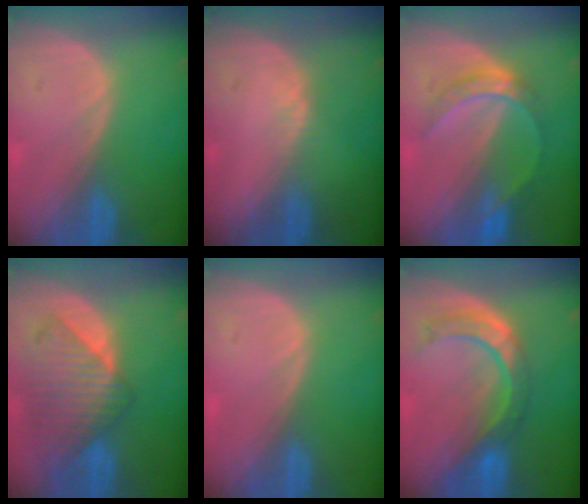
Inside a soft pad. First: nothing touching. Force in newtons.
{"total": 1.0, "press": 0.7, "slide": 0.6}
{"total": 5.2, "press": 5.2, "slide": 0.5}
{"total": 9.4, "press": 8.4, "slide": 4.2}
{"total": 0.6, "press": 0.1, "slide": 0.6}
{"total": 8.5, "press": 7.2, "slide": 4.5}